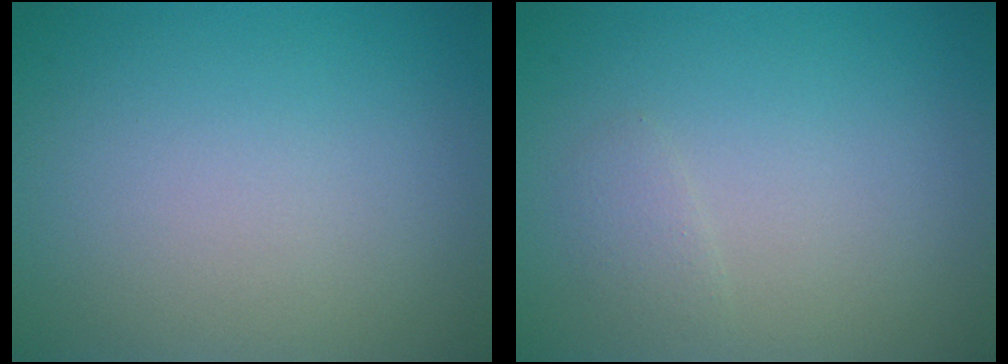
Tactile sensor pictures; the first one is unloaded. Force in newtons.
{"total": 0.9, "press": 0.9, "slide": 0.0}